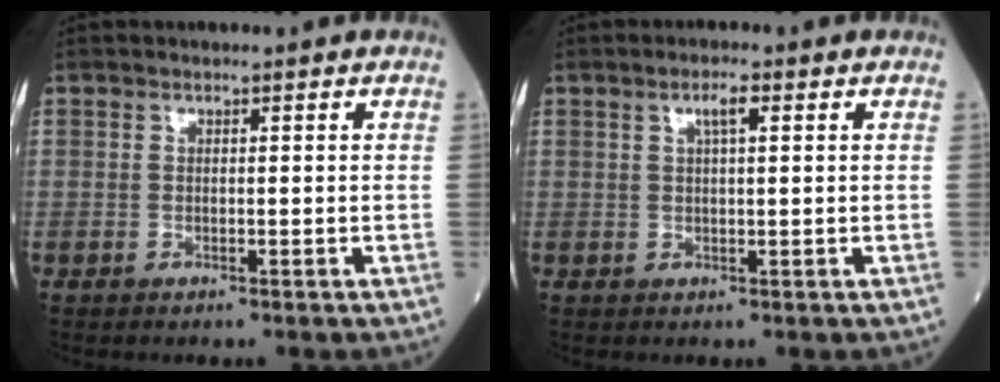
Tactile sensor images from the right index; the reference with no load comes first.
{"total": 2.6, "force": [1.1, 0.4, 2.4], "torque": [-0.045, 0.004, 0.019]}